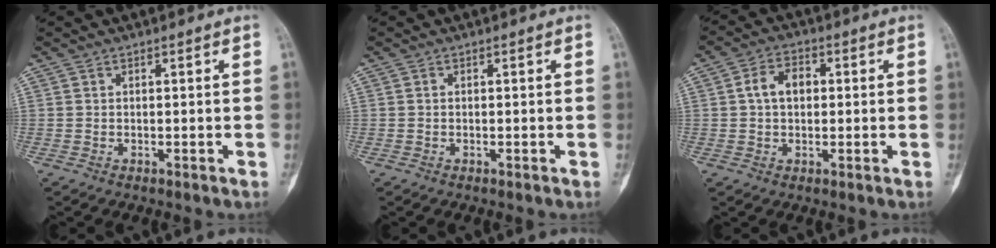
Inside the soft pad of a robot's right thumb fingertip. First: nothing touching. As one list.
[{"total": 0.0}, {"total": 5.7, "force": [0.7, 4.0, 4.1], "torque": [-0.066, 0.016, 0.006]}]